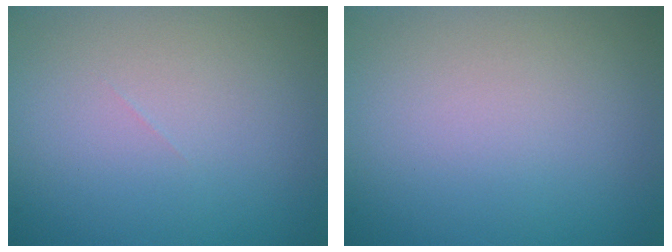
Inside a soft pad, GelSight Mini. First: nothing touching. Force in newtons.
{"total": 0.0}